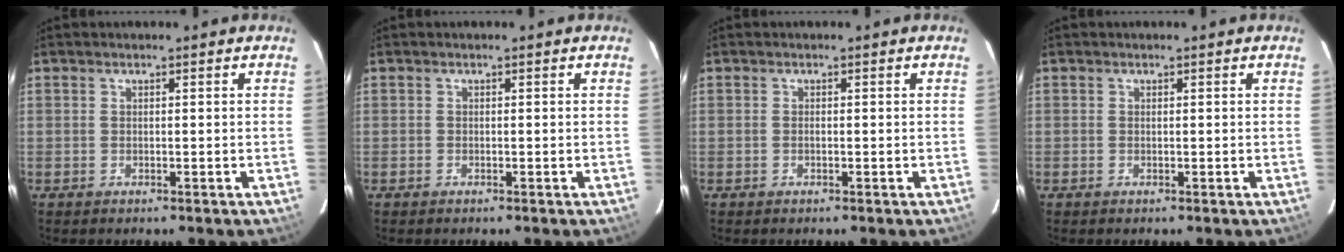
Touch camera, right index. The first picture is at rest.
{"total": 0.0}
{"total": 0.0}
{"total": 0.0}